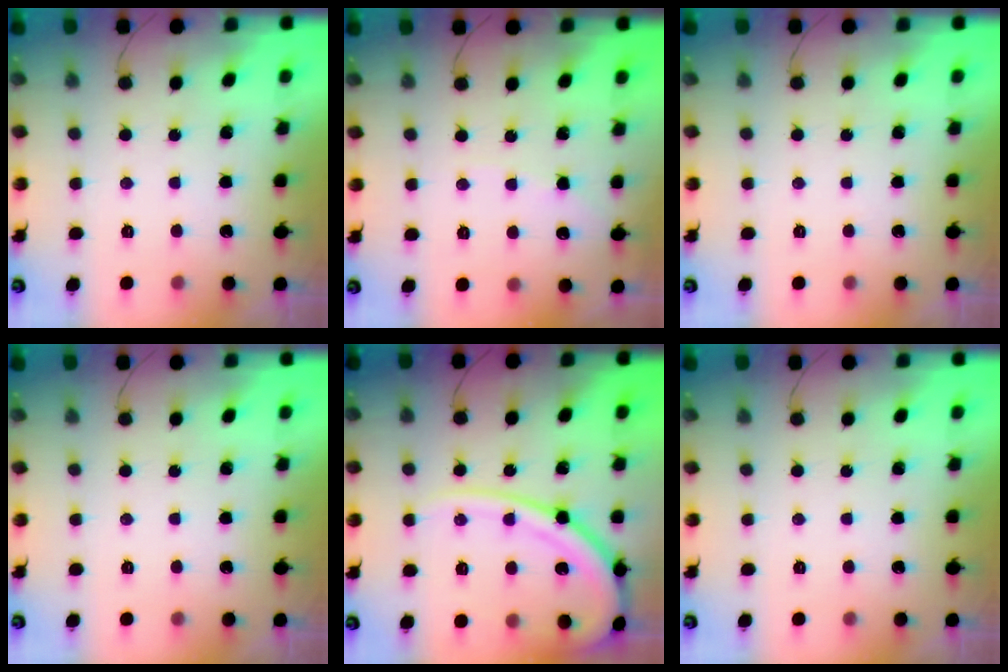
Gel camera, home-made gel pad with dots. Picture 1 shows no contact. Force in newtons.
{"total": 3.9, "press": 3.9, "slide": 0.4}
{"total": 0.0}
{"total": 0.0}
{"total": 14.9, "press": 14.8, "slide": 1.7}
{"total": 0.0}